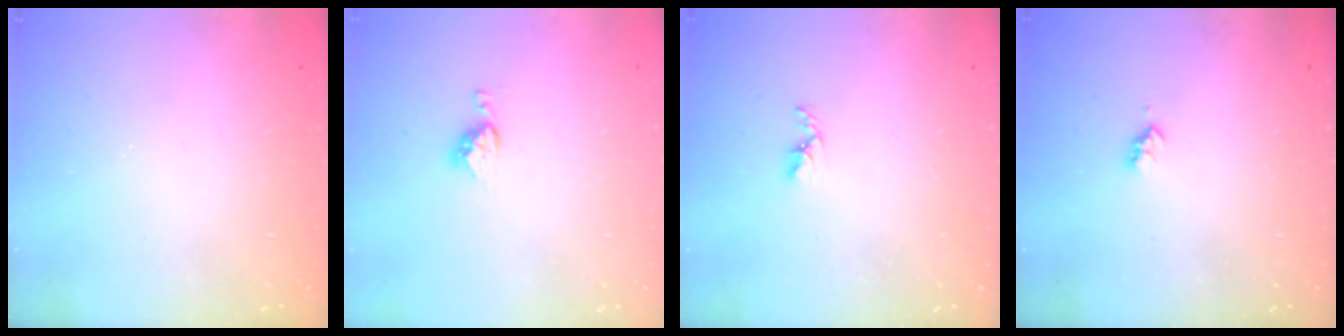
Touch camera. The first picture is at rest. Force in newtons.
{"total": 5.3, "press": 5.3, "slide": 0.1}
{"total": 2.7, "press": 2.7, "slide": 0.5}
{"total": 3.1, "press": 3.1, "slide": 0.4}